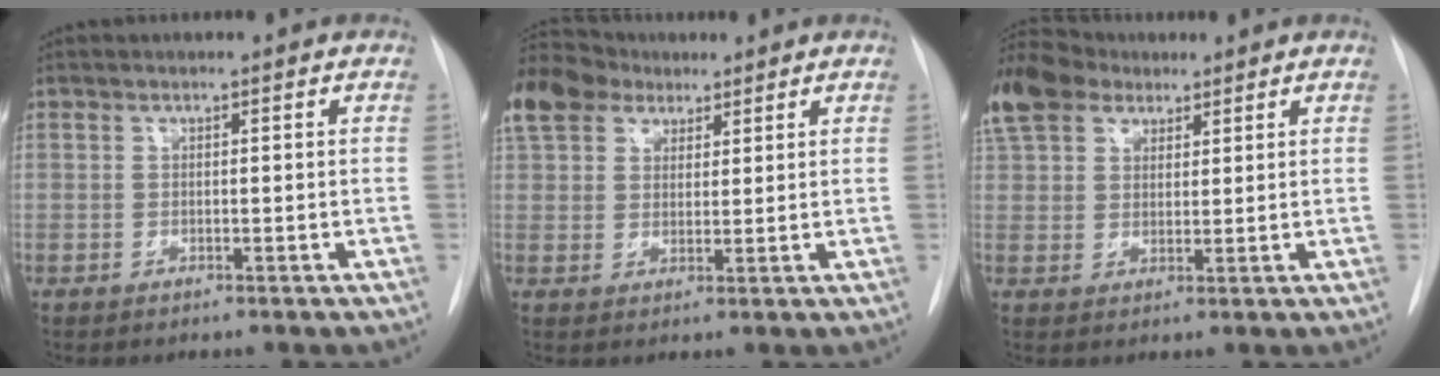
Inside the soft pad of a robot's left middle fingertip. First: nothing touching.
{"total": 10.4, "force": [7.8, 6.1, 3.2], "torque": [-0.082, 0.042, 0.148]}
{"total": 11.2, "force": [8.4, 6.4, 3.7], "torque": [-0.098, 0.036, 0.162]}